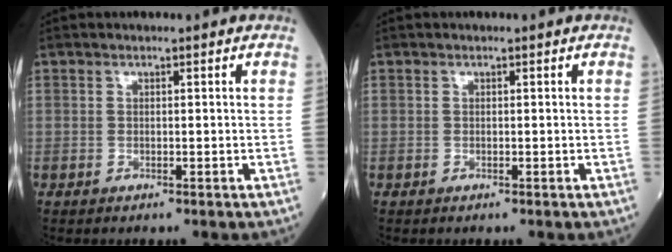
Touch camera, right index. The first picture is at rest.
{"total": 0.0}